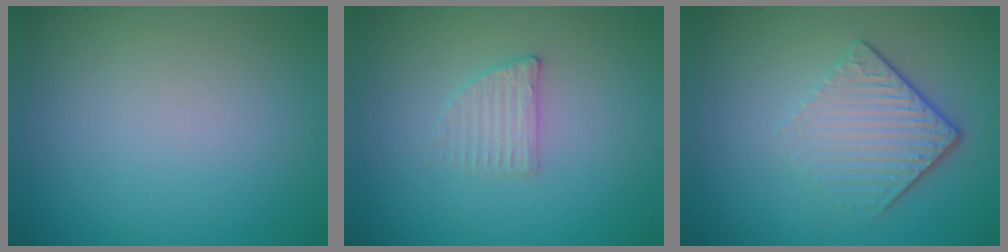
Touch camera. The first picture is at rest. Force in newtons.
{"total": 1.9, "press": 1.9, "slide": 0.4}
{"total": 4.5, "press": 2.9, "slide": 3.3}